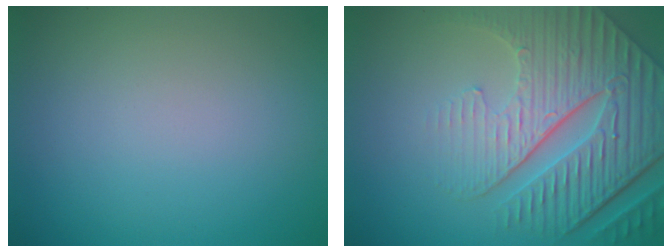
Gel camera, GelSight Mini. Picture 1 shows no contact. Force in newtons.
{"total": 8.6, "press": 6.2, "slide": 5.9}